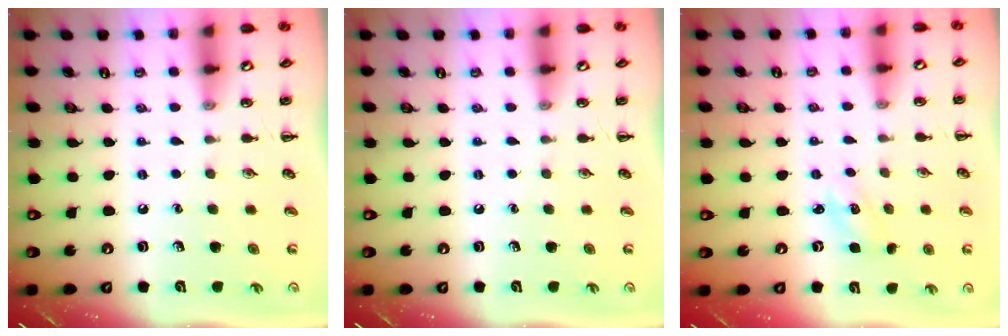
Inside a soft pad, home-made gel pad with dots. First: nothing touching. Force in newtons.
{"total": 0.0}
{"total": 1.8, "press": 1.8, "slide": 0.5}